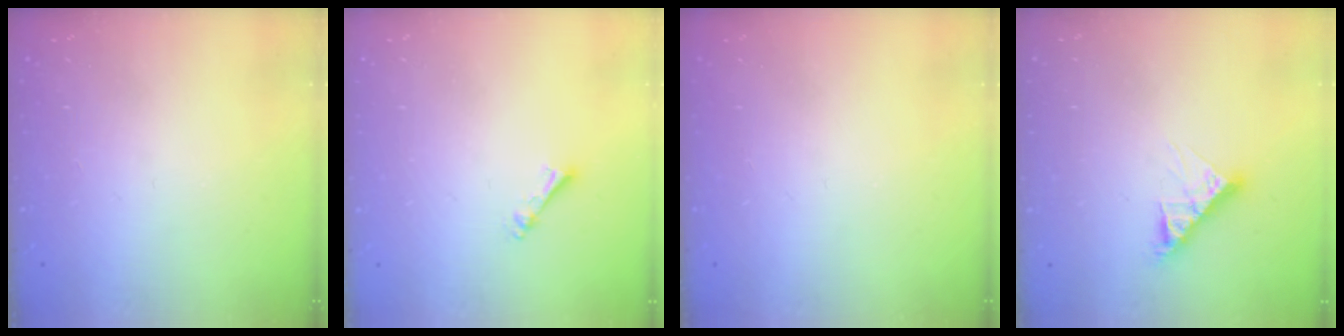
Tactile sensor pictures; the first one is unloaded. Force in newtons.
{"total": 2.5, "press": 2.5, "slide": 0.4}
{"total": 0.0}
{"total": 8.3, "press": 8.3, "slide": 0.5}